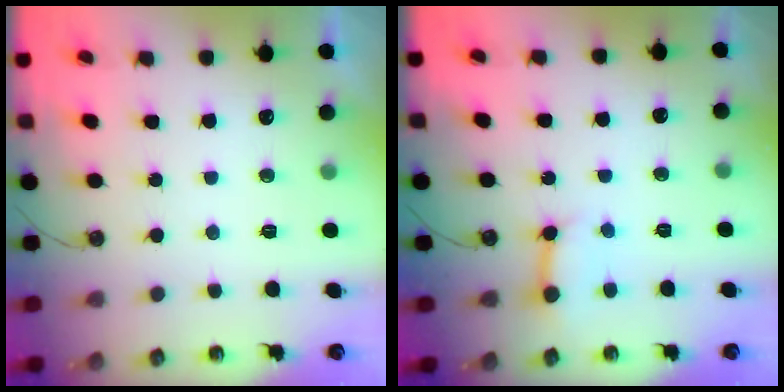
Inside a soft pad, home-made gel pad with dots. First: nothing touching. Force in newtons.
{"total": 6.4, "press": 6.4, "slide": 0.7}